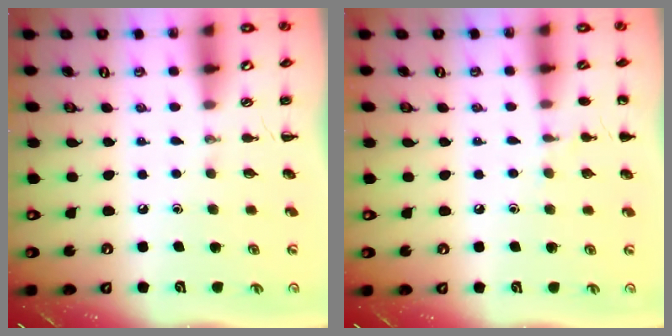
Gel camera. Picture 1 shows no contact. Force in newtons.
{"total": 5.4, "press": 5.1, "slide": 1.6}